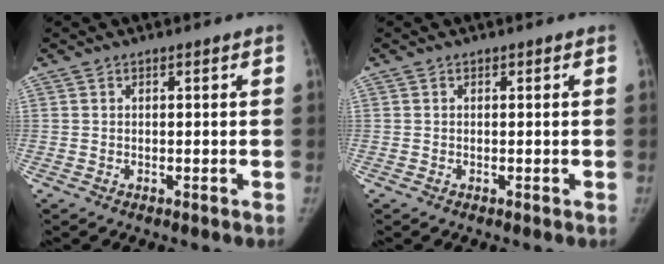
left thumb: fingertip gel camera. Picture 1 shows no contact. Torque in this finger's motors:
{"motor_torque": [0.14, -0.02, 0.25, 0.00, 0.06]}